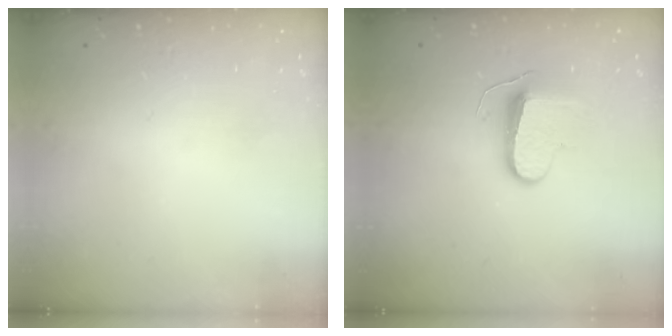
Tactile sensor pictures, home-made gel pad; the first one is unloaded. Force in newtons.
{"total": 9.0, "press": 9.0, "slide": 0.5}